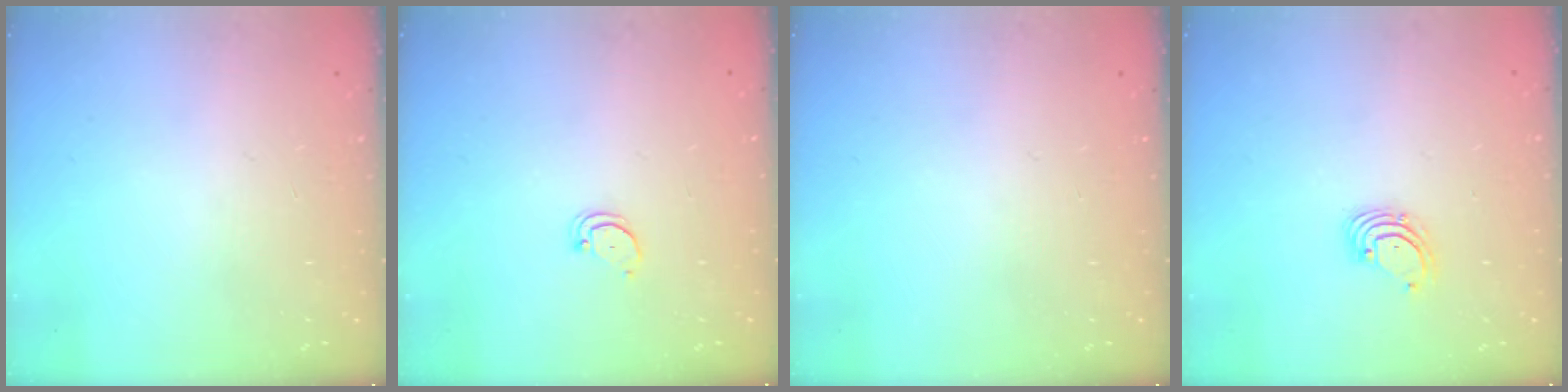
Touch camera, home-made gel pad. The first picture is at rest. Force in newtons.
{"total": 2.5, "press": 2.5, "slide": 0.2}
{"total": 0.0}
{"total": 1.8, "press": 1.8, "slide": 0.2}